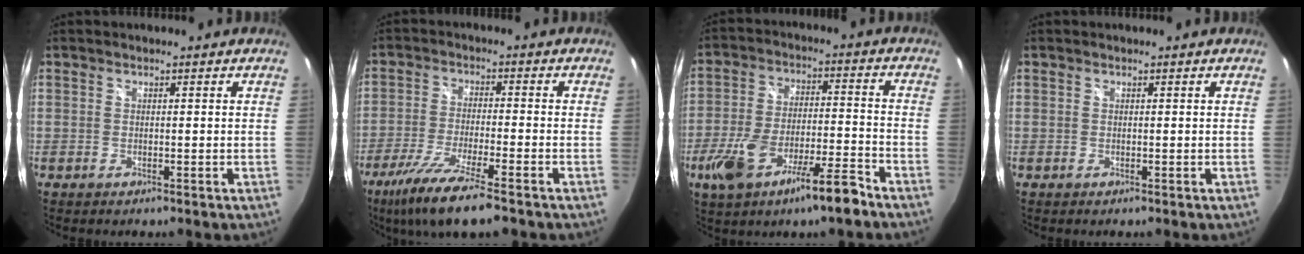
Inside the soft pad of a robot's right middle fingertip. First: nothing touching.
{"total": 12.7, "force": [-9.0, 1.3, 8.9], "torque": [-0.191, -0.040, -0.162]}
{"total": 13.7, "force": [-8.5, 3.0, 10.4], "torque": [-0.214, -0.014, -0.147]}
{"total": 0.0}